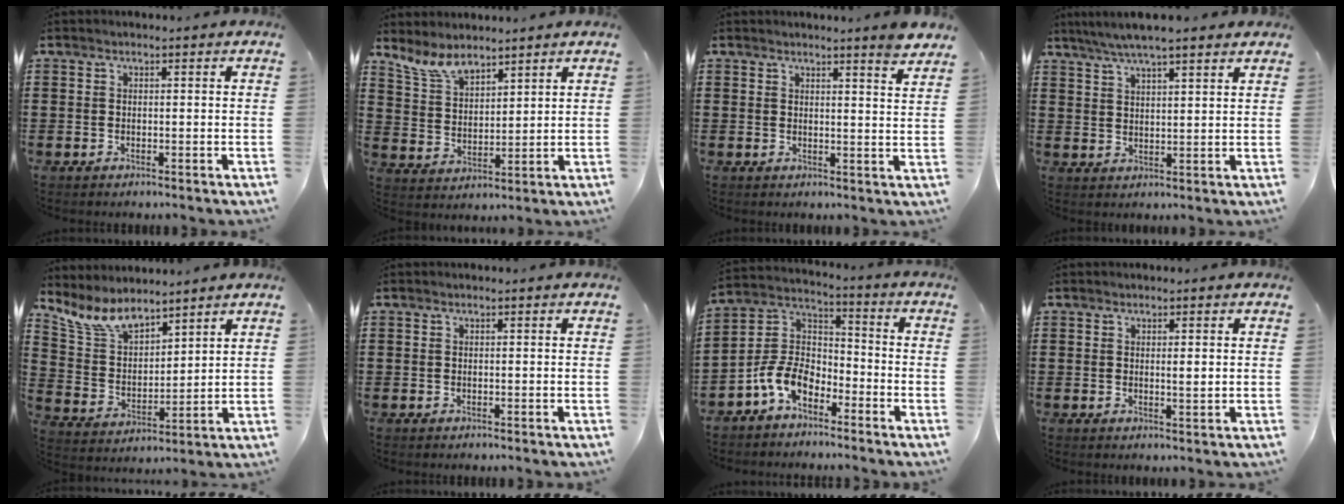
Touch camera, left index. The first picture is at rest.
{"total": 6.5, "force": [5.6, 2.1, 2.6], "torque": [-0.070, -0.014, 0.105]}
{"total": 3.5, "force": [3.2, -0.8, 1.1], "torque": [-0.024, -0.015, 0.056]}
{"total": 5.1, "force": [4.3, 0.3, 2.7], "torque": [-0.064, -0.009, 0.074]}
{"total": 8.2, "force": [6.8, 2.9, 3.5], "torque": [-0.097, -0.021, 0.127]}
{"total": 0.0}
{"total": 8.7, "force": [-5.6, 4.8, 4.5], "torque": [-0.127, 0.006, -0.118]}
{"total": 1.6, "force": [0.5, 0.1, 1.5], "torque": [-0.030, 0.001, 0.008]}